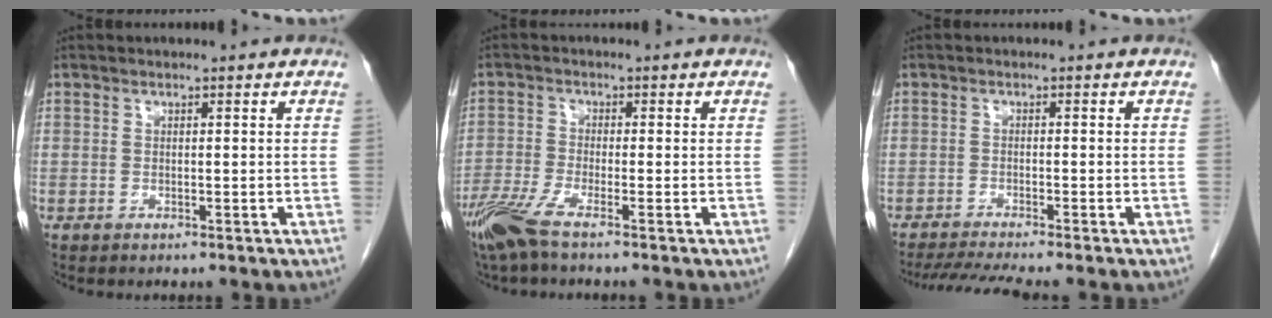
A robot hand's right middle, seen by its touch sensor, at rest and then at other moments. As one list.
[{"total": 5.3, "force": [-3.8, 0.0, 3.6], "torque": [-0.082, -0.016, -0.083]}, {"total": 6.0, "force": [-5.3, -0.9, 2.8], "torque": [-0.044, -0.018, -0.088]}]